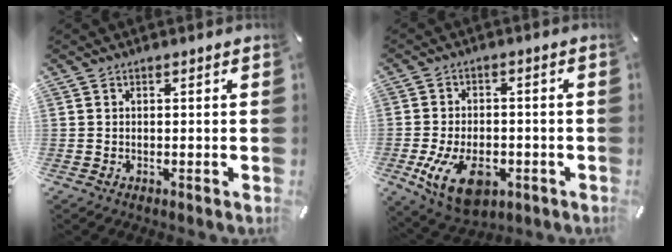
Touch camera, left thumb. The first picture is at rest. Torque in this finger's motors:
{"motor_torque": [0.14, 0.89, 1.49, 0.70, 0.43]}